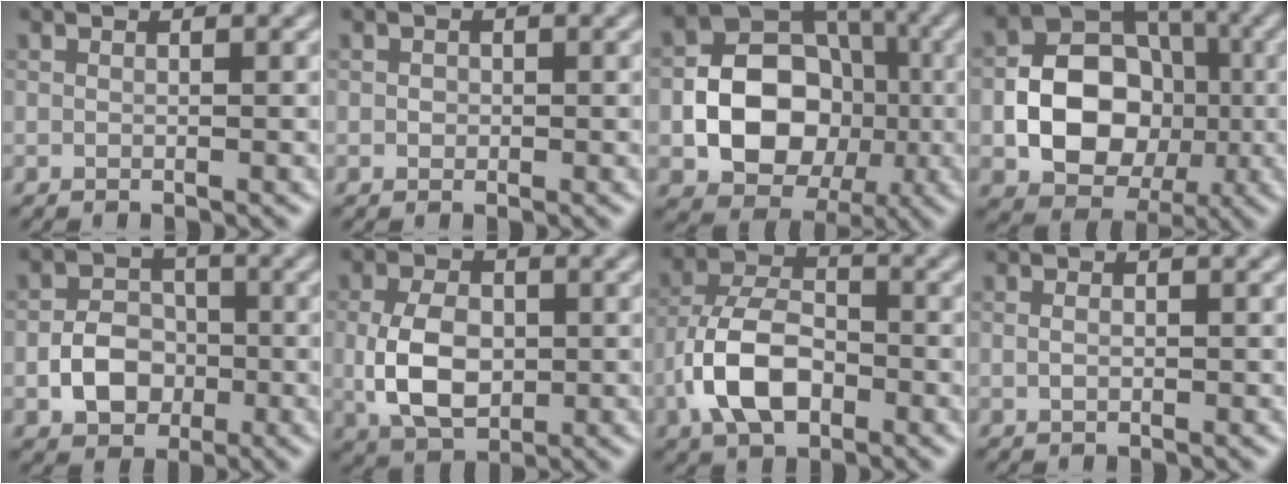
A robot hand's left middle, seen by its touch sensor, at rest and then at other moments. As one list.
[{"total": 0.7, "force": [0.0, 0.7, 0.3], "torque": [-0.001, -0.003, -0.001]}, {"total": 9.7, "force": [-1.7, 7.5, 5.9], "torque": [-0.079, 0.000, -0.036]}, {"total": 9.2, "force": [-1.5, 7.1, 5.7], "torque": [-0.086, 0.000, -0.030]}, {"total": 4.2, "force": [-1.2, 3.2, 2.3], "torque": [-0.033, 0.003, -0.021]}, {"total": 5.8, "force": [-0.4, 3.9, 4.3], "torque": [-0.091, -0.003, -0.007]}, {"total": 6.8, "force": [-2.5, 3.9, 4.9], "torque": [-0.096, 0.006, -0.054]}, {"total": 0.9, "force": [0.0, 0.6, 0.6], "torque": [-0.012, 0.001, 0.000]}]